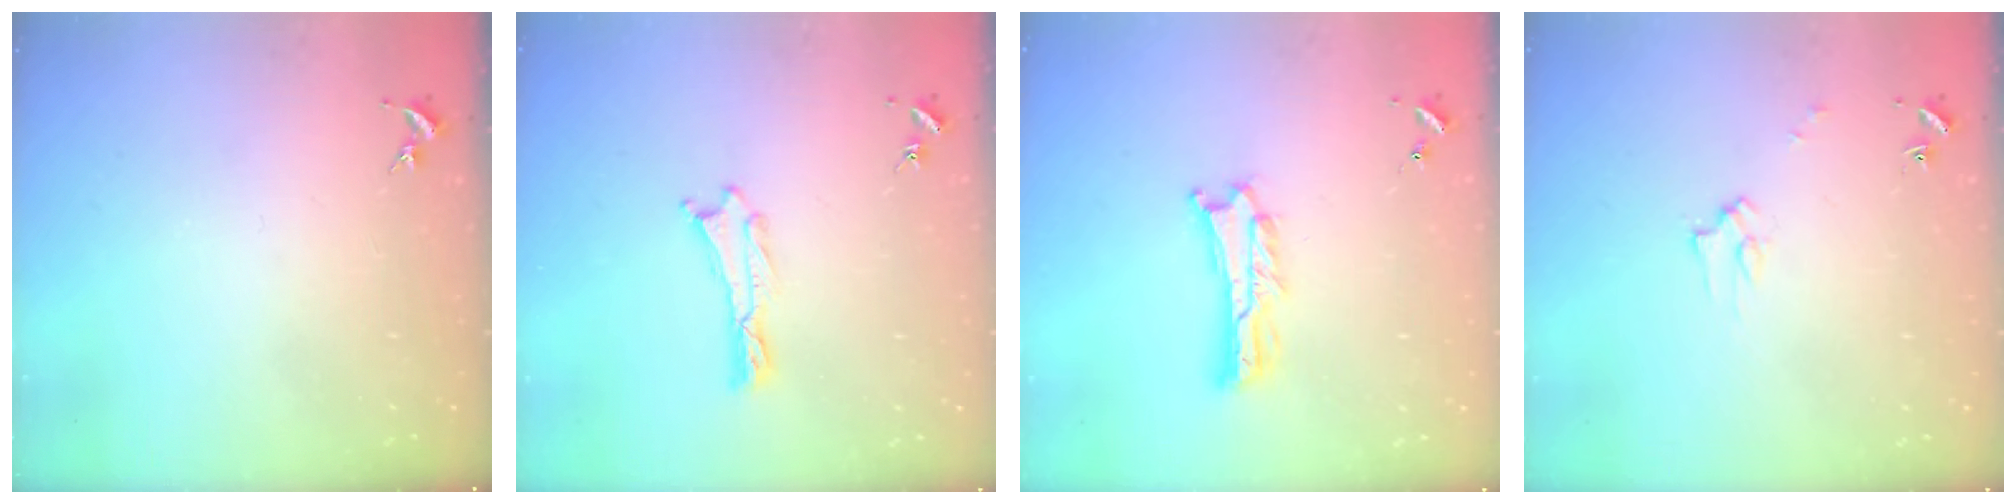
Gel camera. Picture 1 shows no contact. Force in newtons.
{"total": 0.0}
{"total": 2.0, "press": 2.0, "slide": 0.3}
{"total": 2.2, "press": 2.2, "slide": 0.2}